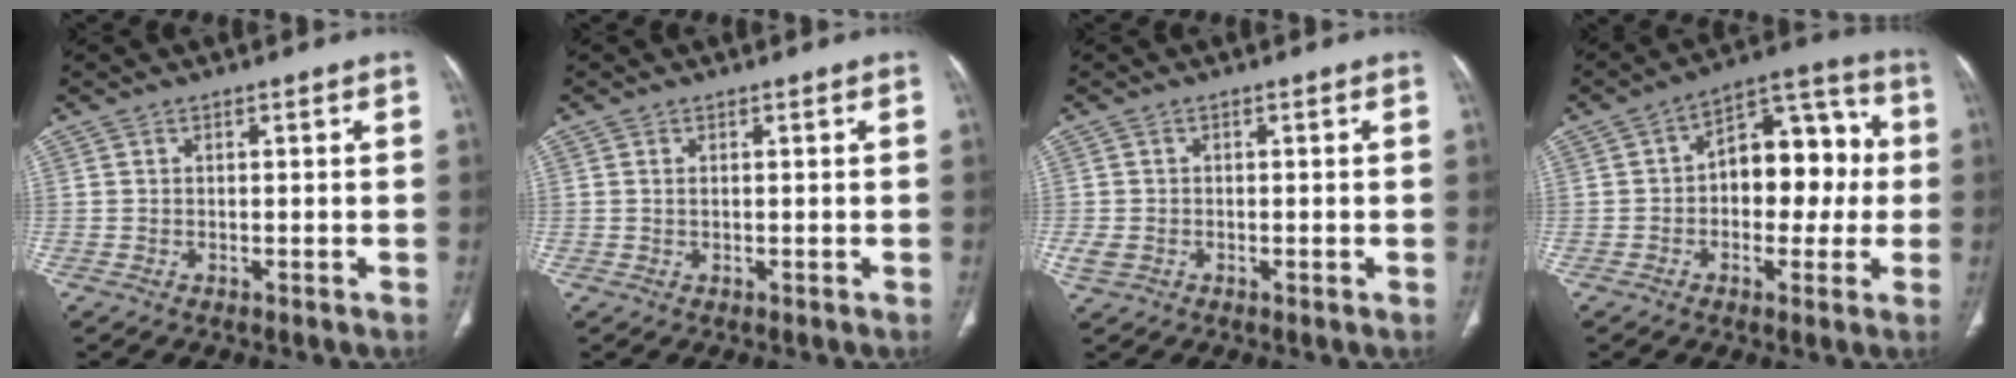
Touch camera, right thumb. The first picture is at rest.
{"total": 0.7, "force": [0.2, 0.3, 0.5], "torque": [-0.013, 0.002, 0.006]}
{"total": 2.6, "force": [-0.6, 1.9, 1.7], "torque": [-0.039, 0.003, -0.009]}
{"total": 14.8, "force": [0.2, 9.2, 11.6], "torque": [-0.115, 0.046, -0.005]}